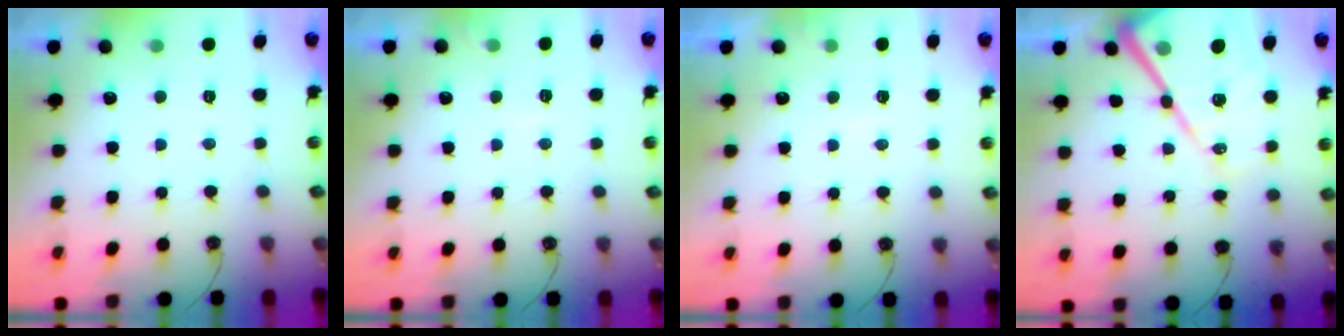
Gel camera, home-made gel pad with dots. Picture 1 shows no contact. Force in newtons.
{"total": 4.2, "press": 4.1, "slide": 0.7}
{"total": 5.0, "press": 4.9, "slide": 0.7}
{"total": 22.3, "press": 22.2, "slide": 2.4}